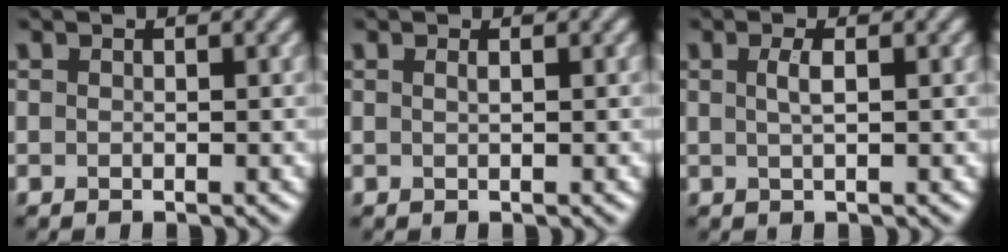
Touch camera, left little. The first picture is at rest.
{"total": 0.6, "force": [0.2, 0.2, 0.5], "torque": [-0.005, 0.002, 0.002]}
{"total": 1.5, "force": [0.3, 0.4, 1.4], "torque": [-0.027, 0.004, 0.004]}